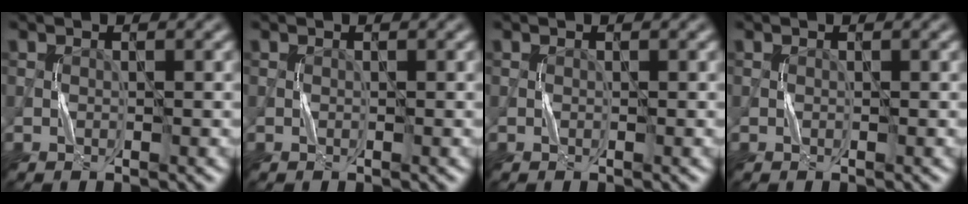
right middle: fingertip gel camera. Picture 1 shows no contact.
{"total": 0.0}
{"total": 0.0}
{"total": 0.0}